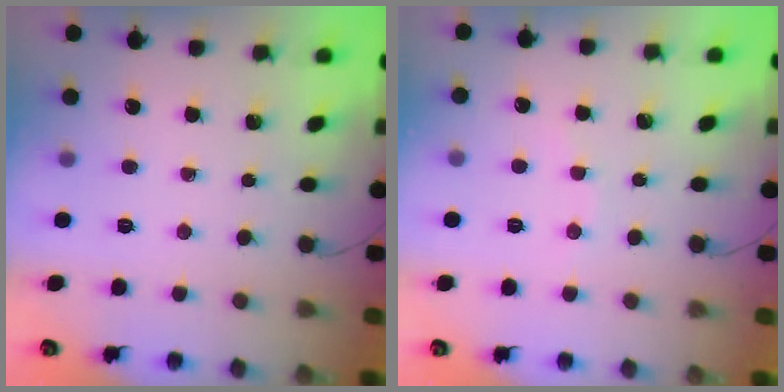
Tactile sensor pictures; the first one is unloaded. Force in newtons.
{"total": 2.2, "press": 2.1, "slide": 0.7}